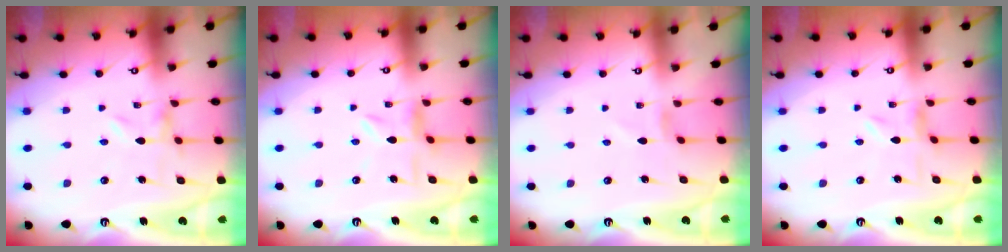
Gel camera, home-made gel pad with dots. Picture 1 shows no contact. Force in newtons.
{"total": 4.5, "press": 4.5, "slide": 0.5}
{"total": 1.1, "press": 1.0, "slide": 0.3}
{"total": 1.7, "press": 1.7, "slide": 0.3}